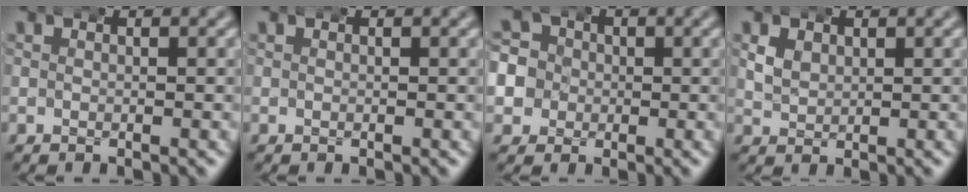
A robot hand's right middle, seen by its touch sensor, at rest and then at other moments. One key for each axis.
{"total": 0.0}
{"total": 7.0, "fx": 0.3, "fy": 6.6, "fz": 2.1, "tx": -0.057, "ty": -0.014, "tz": -0.001}
{"total": 1.6, "fx": 0.8, "fy": 1.4, "fz": 0.3, "tx": -0.009, "ty": -0.005, "tz": 0.020}